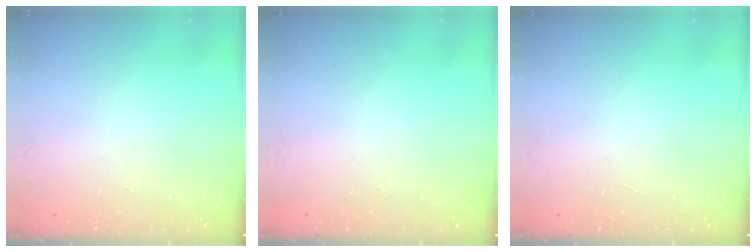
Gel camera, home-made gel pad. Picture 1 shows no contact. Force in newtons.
{"total": 0.0}
{"total": 0.0}